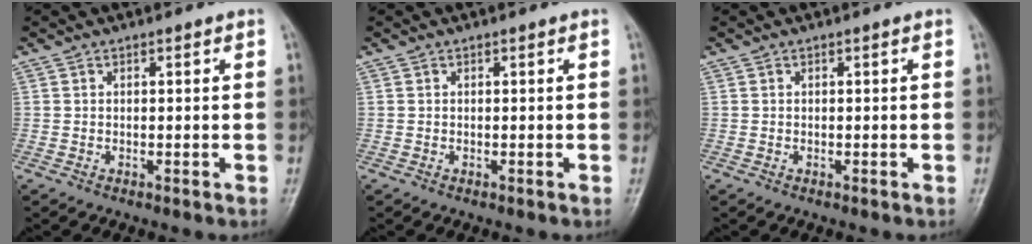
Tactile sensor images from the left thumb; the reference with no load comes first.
{"total": 0.0}
{"total": 0.0}